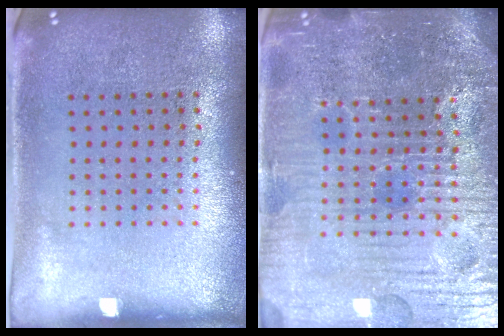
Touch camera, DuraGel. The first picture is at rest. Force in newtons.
{"total": 5.6, "press": 5.2, "slide": 1.9}